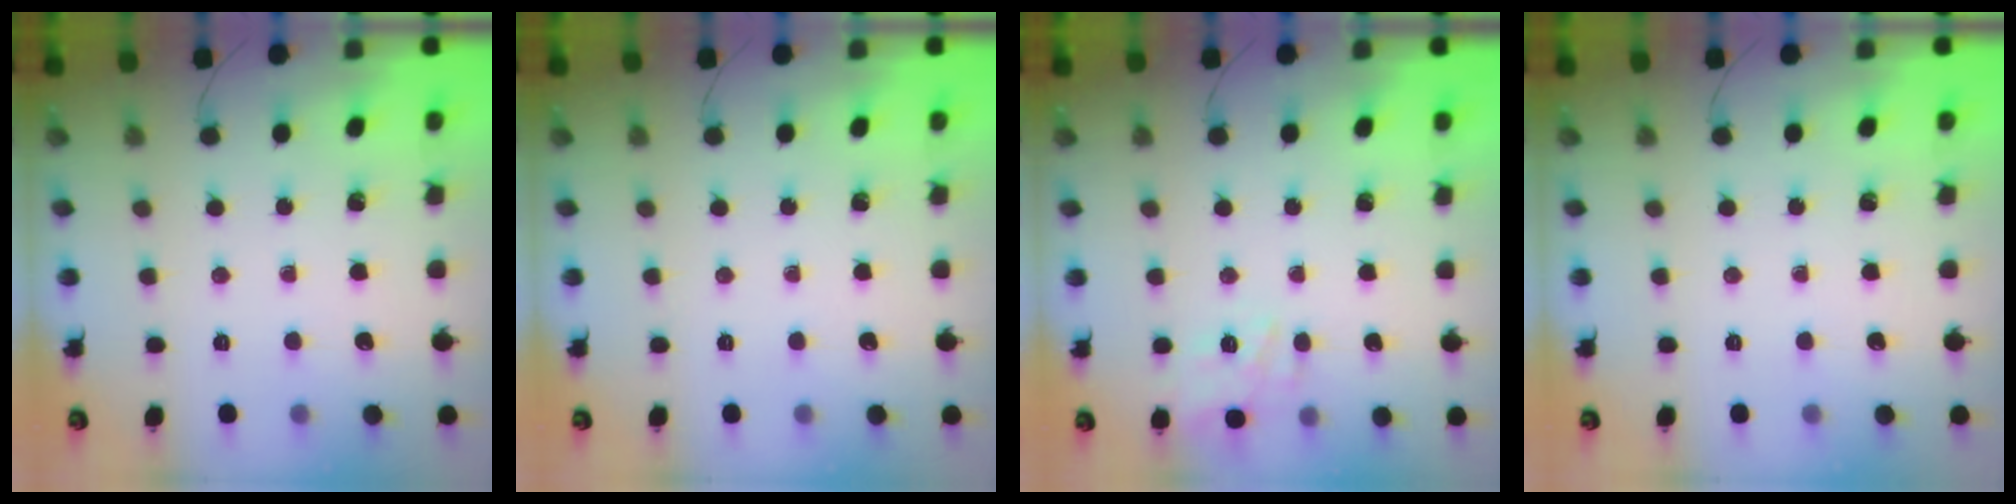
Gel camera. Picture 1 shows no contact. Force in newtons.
{"total": 0.0}
{"total": 13.6, "press": 13.5, "slide": 1.1}
{"total": 0.0}